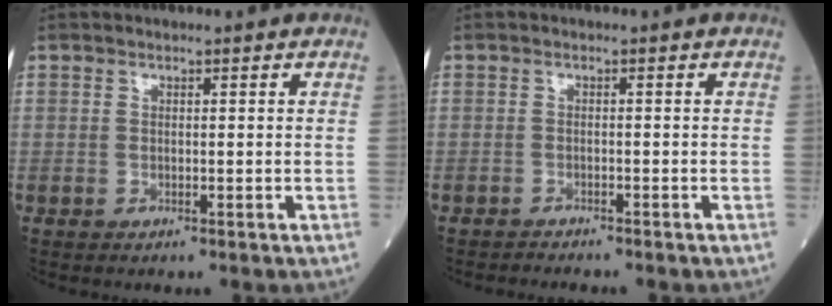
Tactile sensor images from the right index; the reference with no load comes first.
{"total": 1.1, "force": [-1.1, -0.1, -0.1], "torque": [-0.001, -0.003, -0.014]}